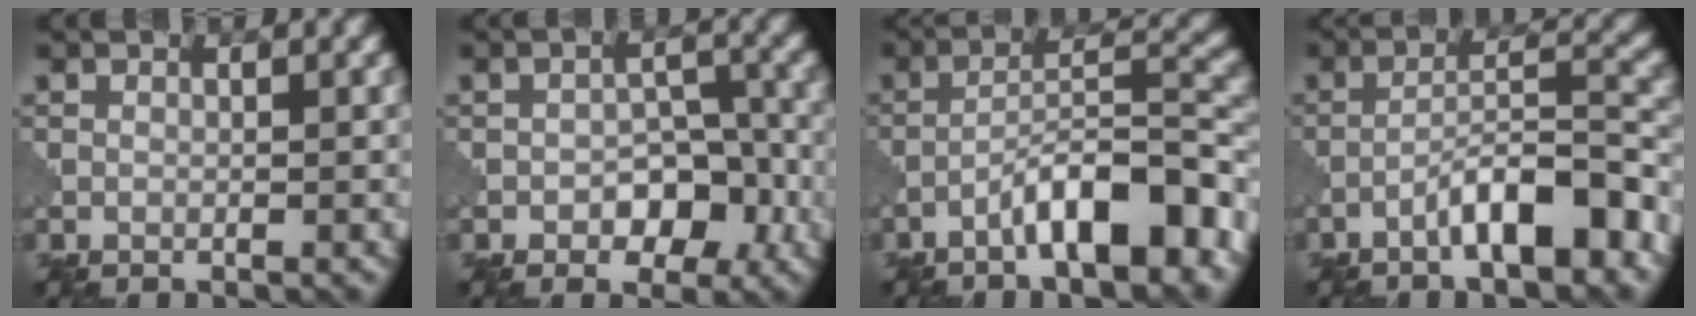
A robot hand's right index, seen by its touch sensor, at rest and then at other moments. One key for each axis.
{"total": 4.5, "fx": -1.8, "fy": 2.9, "fz": 2.9, "tx": -0.030, "ty": 0.003, "tz": -0.026}
{"total": 8.2, "fx": -4.8, "fy": 1.9, "fz": 6.4, "tx": -0.102, "ty": 0.021, "tz": -0.080}
{"total": 6.4, "fx": -3.9, "fy": 1.3, "fz": 4.9, "tx": -0.078, "ty": 0.018, "tz": -0.068}